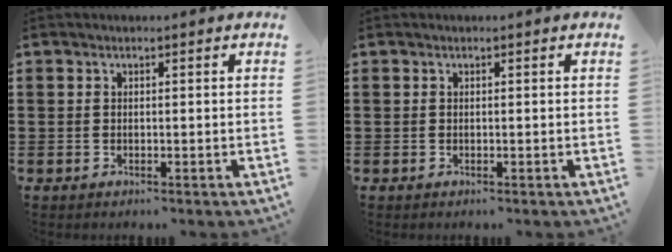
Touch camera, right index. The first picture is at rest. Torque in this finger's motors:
{"motor_torque": [0.52, 0.52, -0.02, 0.01]}